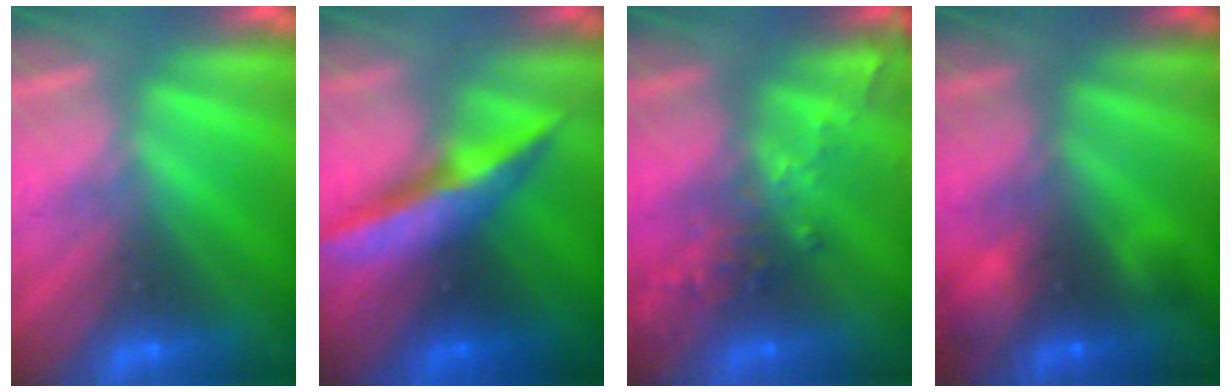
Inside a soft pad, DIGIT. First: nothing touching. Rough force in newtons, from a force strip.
{"total": 6.4}
{"total": 2.7}
{"total": 2.3}